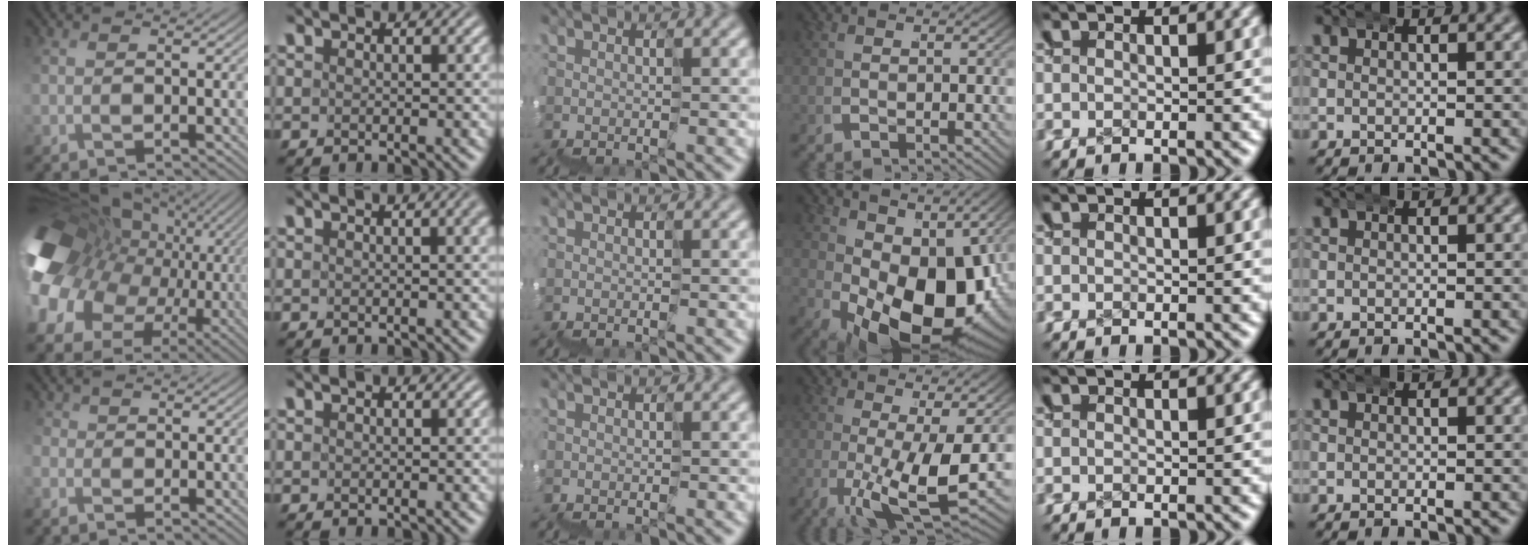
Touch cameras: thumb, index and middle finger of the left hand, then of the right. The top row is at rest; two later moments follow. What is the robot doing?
{"motion": "wrap", "object": "ethernet cable"}